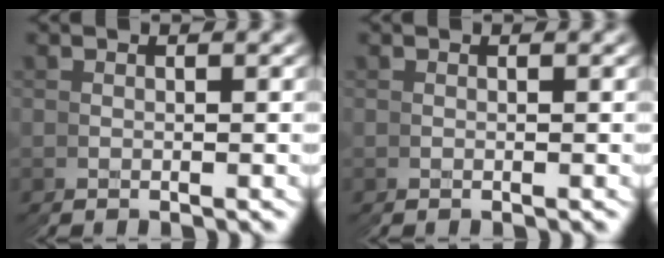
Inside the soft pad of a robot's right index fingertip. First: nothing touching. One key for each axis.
{"total": 0.0}